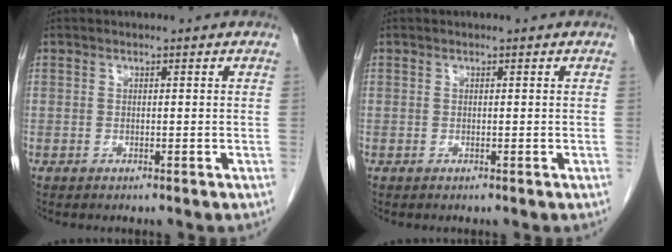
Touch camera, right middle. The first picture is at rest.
{"total": 0.0}